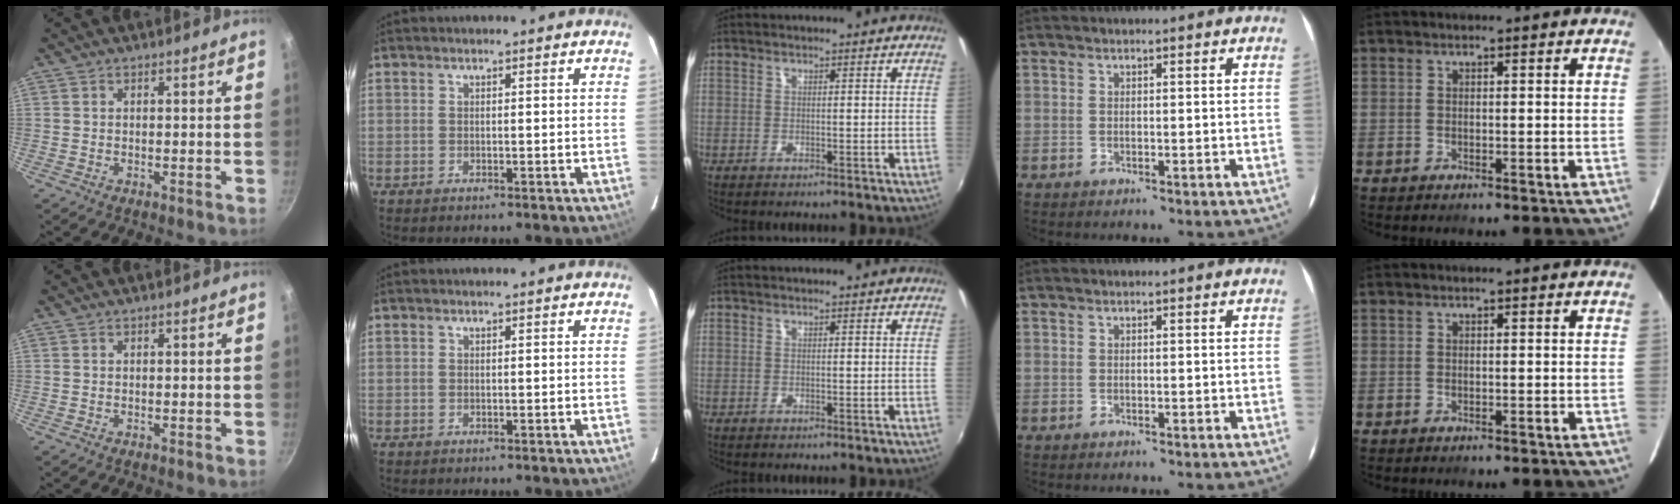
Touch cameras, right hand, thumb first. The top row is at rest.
{}